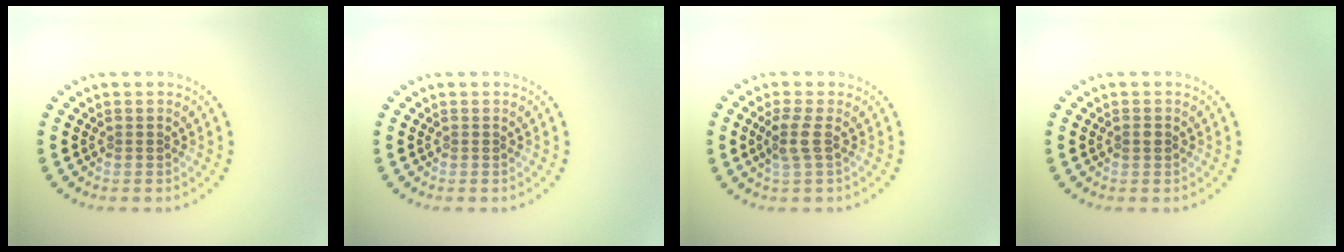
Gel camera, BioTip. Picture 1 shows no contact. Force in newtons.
{"total": 0.0}
{"total": 1.8, "press": 1.5, "slide": 1.0}
{"total": 0.9, "press": 0.9, "slide": 0.0}